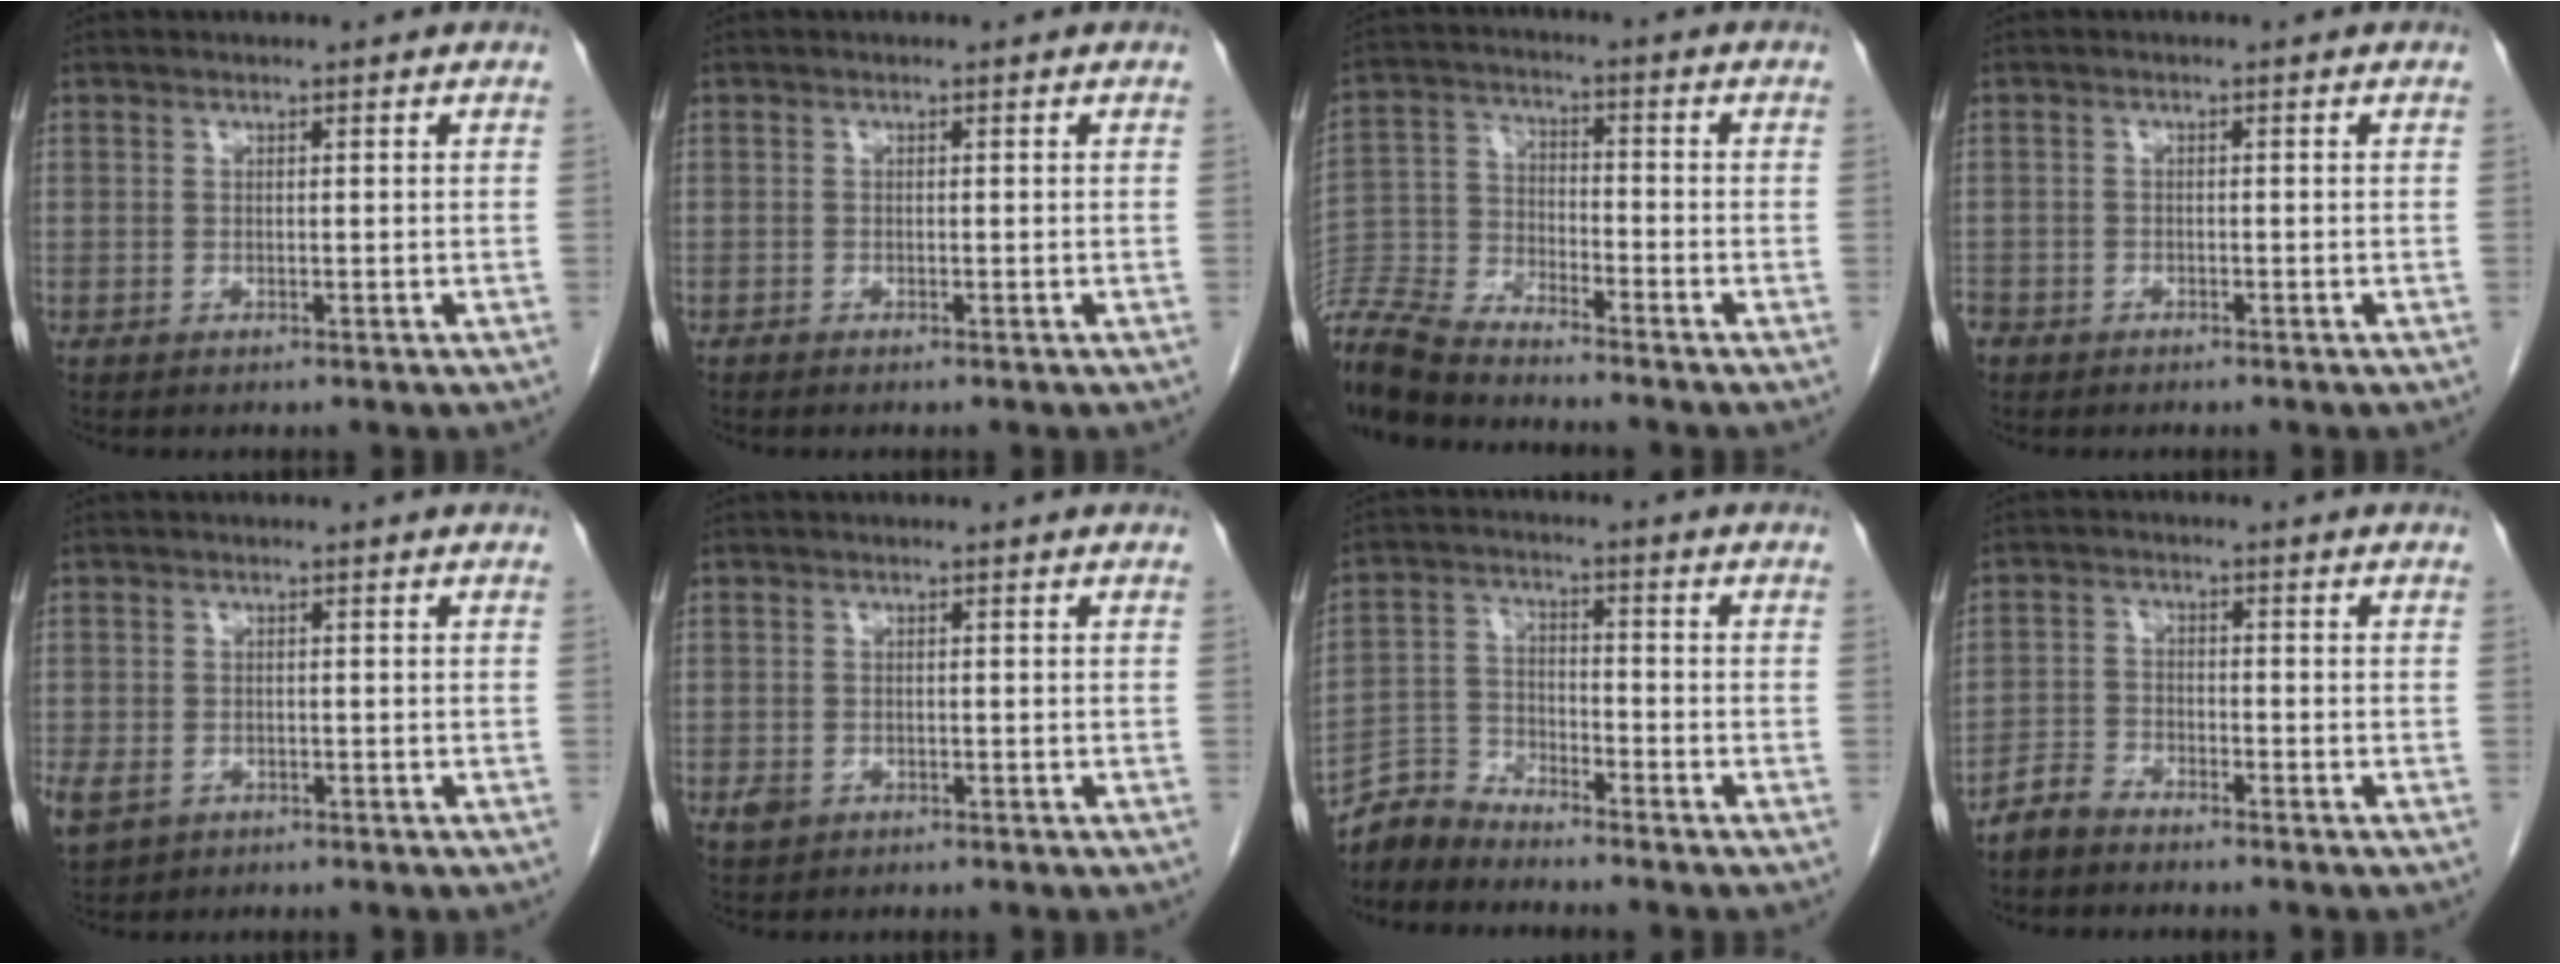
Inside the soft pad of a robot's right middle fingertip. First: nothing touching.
{"total": 0.0}
{"total": 11.8, "force": [-11.3, 1.1, 3.5], "torque": [-0.072, -0.010, -0.219]}
{"total": 3.7, "force": [-2.6, 2.5, 0.8], "torque": [-0.023, 0.001, -0.052]}
{"total": 6.8, "force": [-3.1, 5.1, 3.1], "torque": [-0.086, -0.008, -0.044]}
{"total": 1.7, "force": [-0.8, 1.3, 0.7], "torque": [-0.017, 0.002, -0.008]}
{"total": 5.4, "force": [-5.3, 0.8, -0.5], "torque": [0.011, 0.005, -0.105]}
{"total": 3.2, "force": [-3.0, 1.0, 0.4], "torque": [-0.008, -0.001, -0.060]}